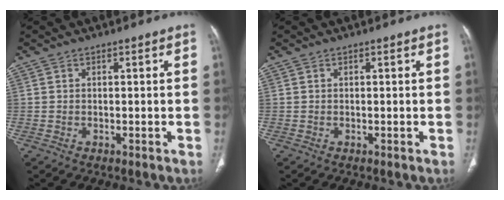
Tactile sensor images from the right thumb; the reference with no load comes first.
{"total": 0.0}